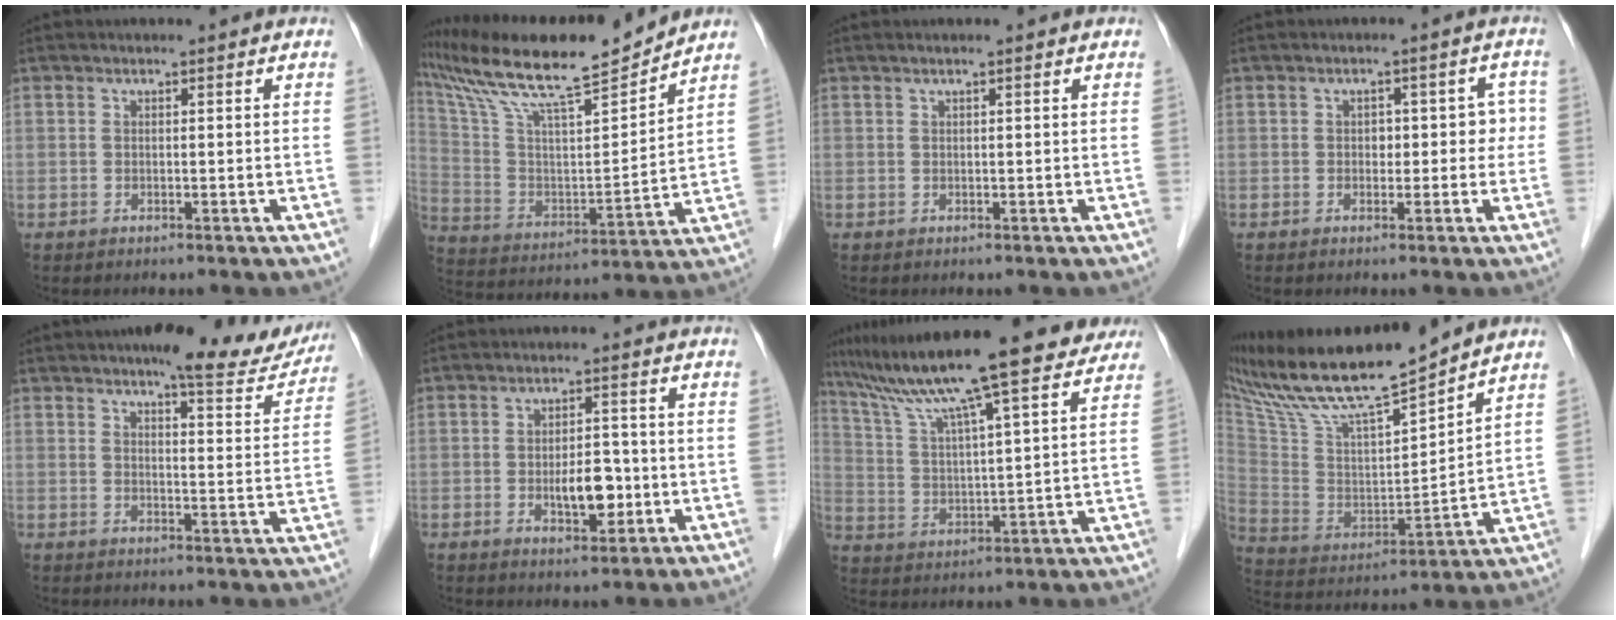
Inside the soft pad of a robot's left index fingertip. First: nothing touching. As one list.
[{"total": 20.0, "force": [17.3, 1.1, 9.9], "torque": [-0.187, 0.012, 0.302]}, {"total": 1.4, "force": [1.1, -0.1, 0.9], "torque": [-0.016, 0.016, 0.020]}, {"total": 3.8, "force": [0.0, 2.8, 2.6], "torque": [-0.016, 0.027, 0.000]}, {"total": 12.2, "force": [10.6, 2.5, 5.4], "torque": [-0.057, -0.010, 0.118]}, {"total": 5.2, "force": [-1.2, 2.3, 4.6], "torque": [-0.073, -0.001, -0.014]}, {"total": 21.7, "force": [17.8, 1.3, 12.2], "torque": [-0.207, 0.025, 0.272]}, {"total": 19.3, "force": [16.8, 1.2, 9.5], "torque": [-0.181, -0.001, 0.309]}]